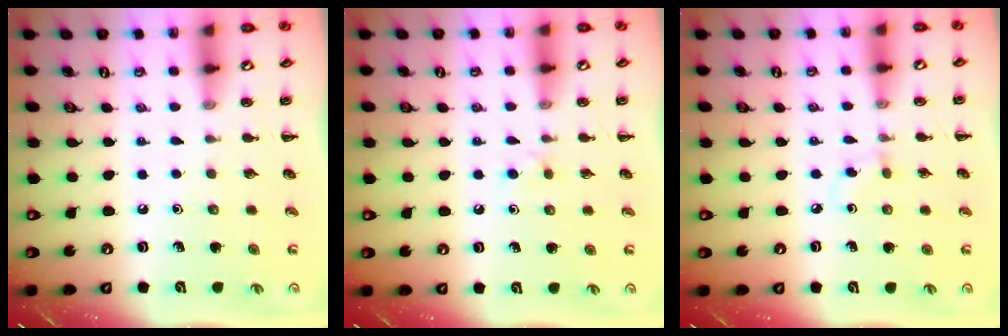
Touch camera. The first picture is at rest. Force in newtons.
{"total": 3.2, "press": 2.9, "slide": 1.3}
{"total": 3.0, "press": 2.7, "slide": 1.3}